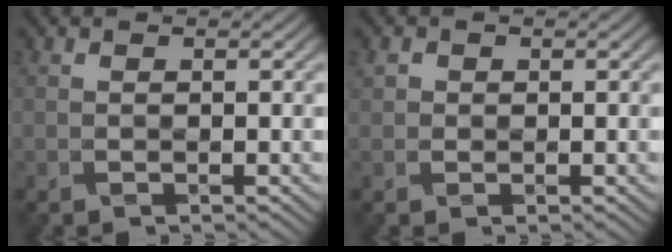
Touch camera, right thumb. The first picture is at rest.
{"total": 0.9, "force": [0.4, 0.8, -0.2], "torque": [0.005, 0.000, 0.007]}